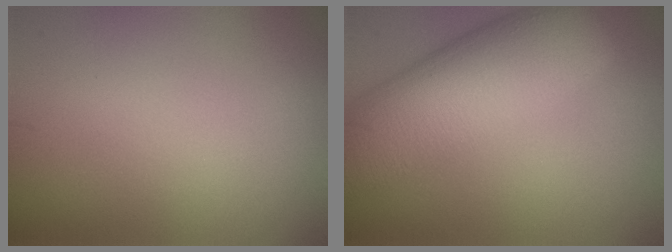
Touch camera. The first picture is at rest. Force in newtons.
{"total": 10.1, "press": 10.1, "slide": 0.4}